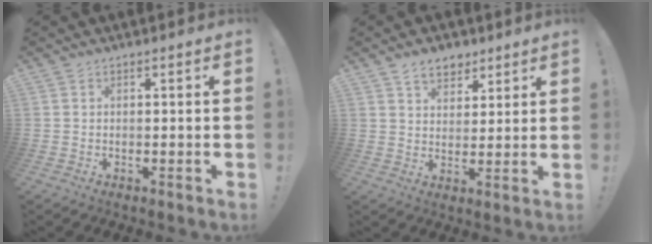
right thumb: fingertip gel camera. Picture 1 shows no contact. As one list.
[{"total": 7.5, "force": [4.9, 5.0, 2.7], "torque": [-0.040, -0.022, 0.092]}]